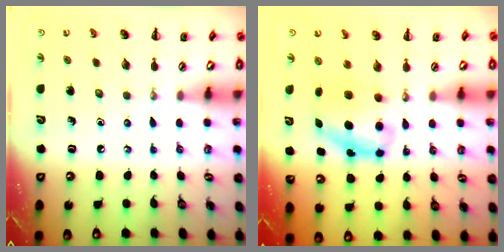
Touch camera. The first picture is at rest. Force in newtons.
{"total": 6.4, "press": 6.3, "slide": 0.6}